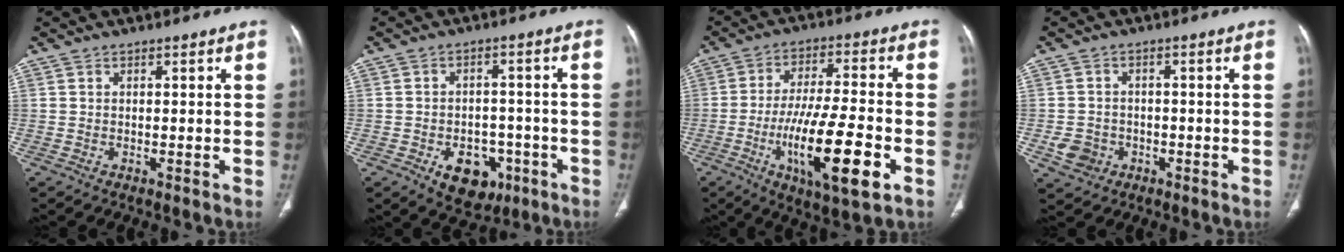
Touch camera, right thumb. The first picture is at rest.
{"total": 9.3, "force": [-4.1, 6.5, 5.3], "torque": [-0.043, 0.025, -0.047]}
{"total": 17.7, "force": [-5.8, 4.7, 16.0], "torque": [-0.281, 0.009, -0.090]}
{"total": 4.7, "force": [-1.7, 4.1, 1.6], "torque": [-0.019, 0.012, -0.023]}